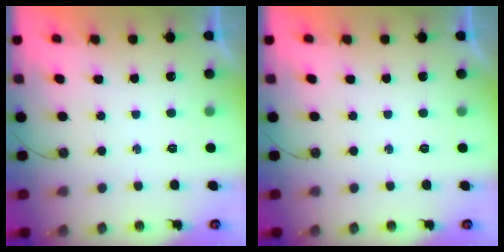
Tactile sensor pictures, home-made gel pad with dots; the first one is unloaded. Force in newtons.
{"total": 0.0}